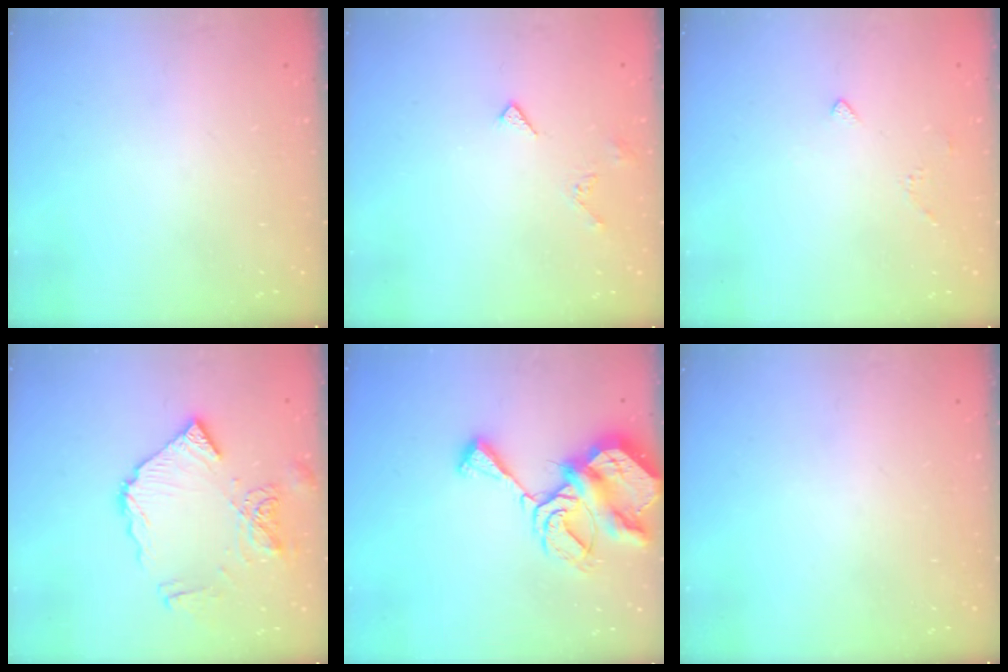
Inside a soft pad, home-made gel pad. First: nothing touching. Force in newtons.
{"total": 5.1, "press": 5.0, "slide": 0.8}
{"total": 3.0, "press": 2.9, "slide": 0.7}
{"total": 14.3, "press": 14.2, "slide": 1.6}
{"total": 11.1, "press": 11.0, "slide": 1.2}
{"total": 0.0}